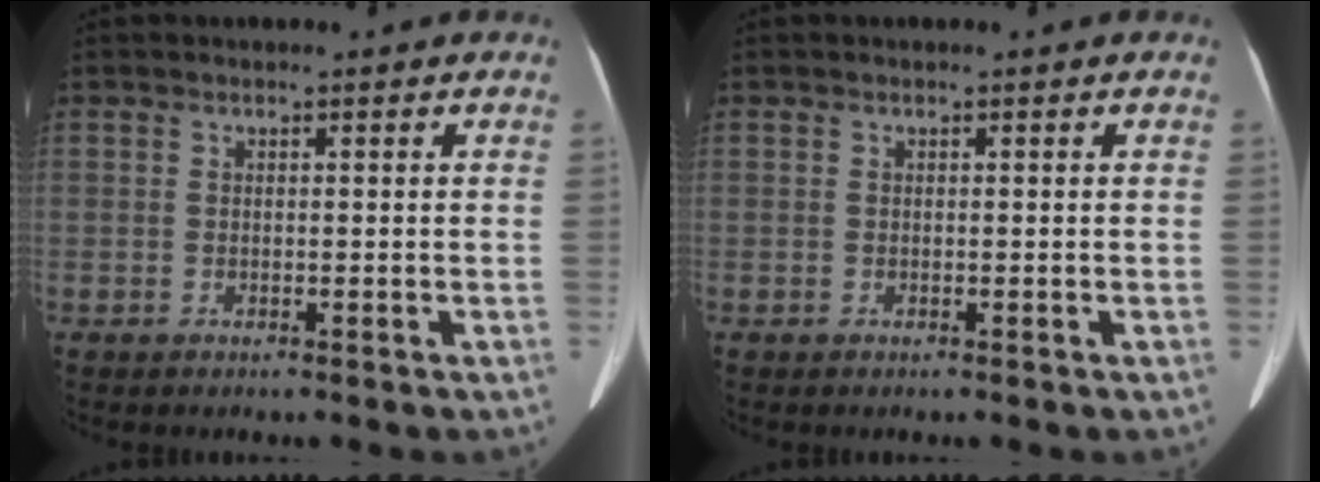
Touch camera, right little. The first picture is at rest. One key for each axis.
{"total": 0.0}